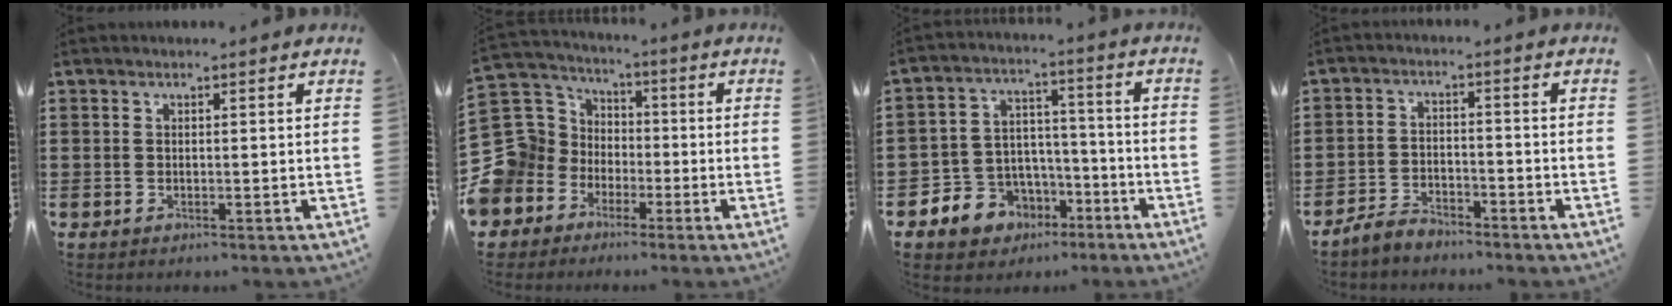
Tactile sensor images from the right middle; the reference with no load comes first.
{"total": 12.1, "force": [-2.9, 11.4, 2.6], "torque": [-0.133, -0.006, -0.049]}
{"total": 6.5, "force": [-3.8, 5.2, 0.2], "torque": [-0.031, 0.012, -0.073]}
{"total": 3.6, "force": [-3.5, 0.9, 0.5], "torque": [-0.019, 0.007, -0.074]}